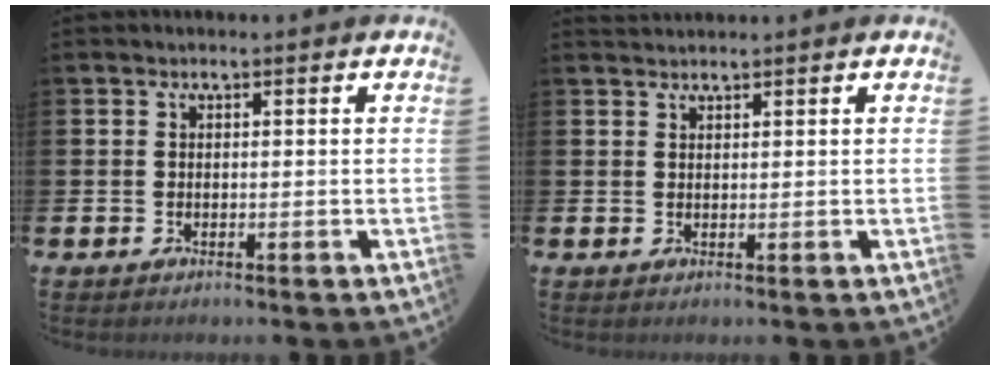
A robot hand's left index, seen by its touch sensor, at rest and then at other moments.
{"total": 1.1, "force": [1.1, 0.1, 0.0], "torque": [0.001, 0.001, 0.021]}